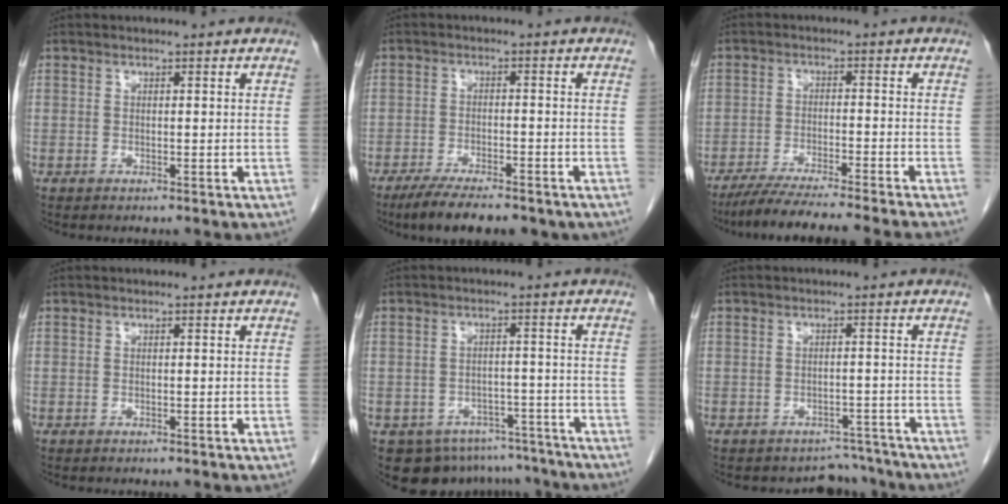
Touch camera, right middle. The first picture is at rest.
{"total": 10.3, "force": [-7.9, 2.8, 6.1], "torque": [-0.086, -0.012, -0.112]}
{"total": 13.5, "force": [-11.8, -1.3, 6.5], "torque": [-0.075, -0.029, -0.183]}
{"total": 0.0}
{"total": 11.1, "force": [-8.8, 6.4, 2.0], "torque": [-0.020, 0.015, -0.102]}
{"total": 4.4, "force": [-3.9, 1.7, -0.8], "torque": [0.017, 0.015, -0.051]}